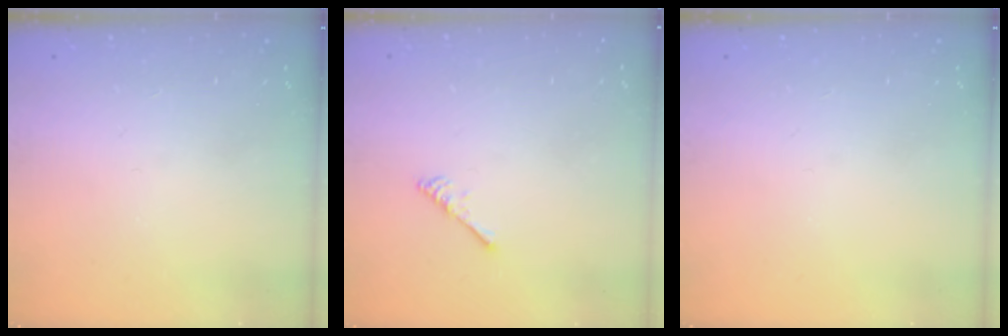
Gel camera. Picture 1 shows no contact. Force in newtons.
{"total": 2.5, "press": 2.5, "slide": 0.4}
{"total": 0.0}